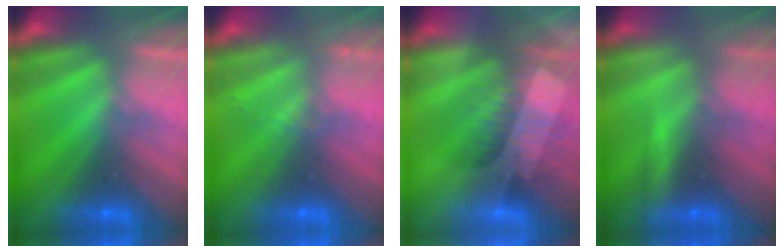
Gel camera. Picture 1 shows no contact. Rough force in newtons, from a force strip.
{"total": 2.0}
{"total": 3.3}
{"total": 2.1}